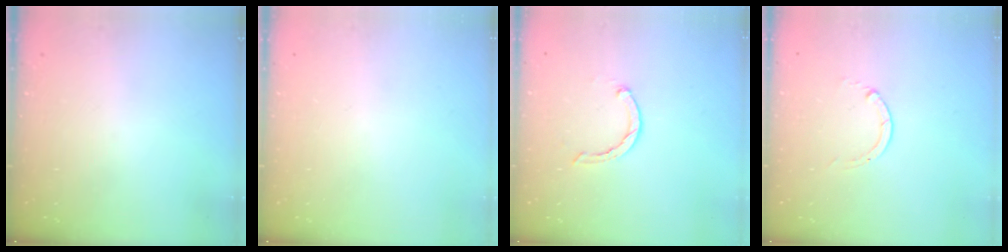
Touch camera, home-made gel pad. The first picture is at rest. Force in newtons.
{"total": 0.0}
{"total": 1.9, "press": 1.9, "slide": 0.3}
{"total": 0.0}